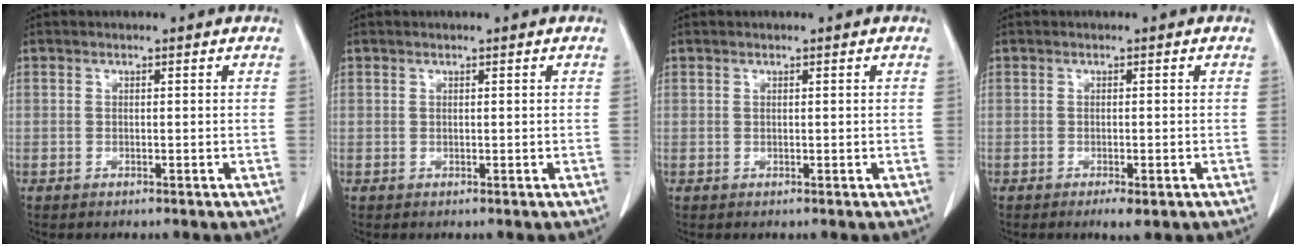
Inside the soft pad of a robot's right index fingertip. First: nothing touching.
{"total": 0.0}
{"total": 0.0}
{"total": 2.3, "force": [-1.3, 0.5, 1.8], "torque": [-0.023, -0.003, -0.016]}